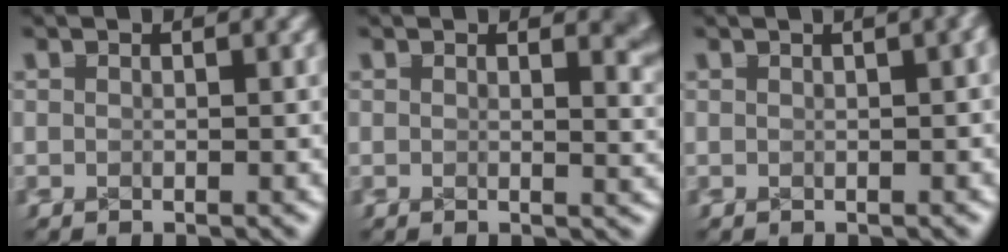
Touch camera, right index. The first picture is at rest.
{"total": 2.0, "force": [1.2, 0.3, 1.5], "torque": [-0.009, -0.005, 0.019]}
{"total": 1.7, "force": [0.7, 0.6, 1.4], "torque": [-0.005, 0.013, 0.008]}